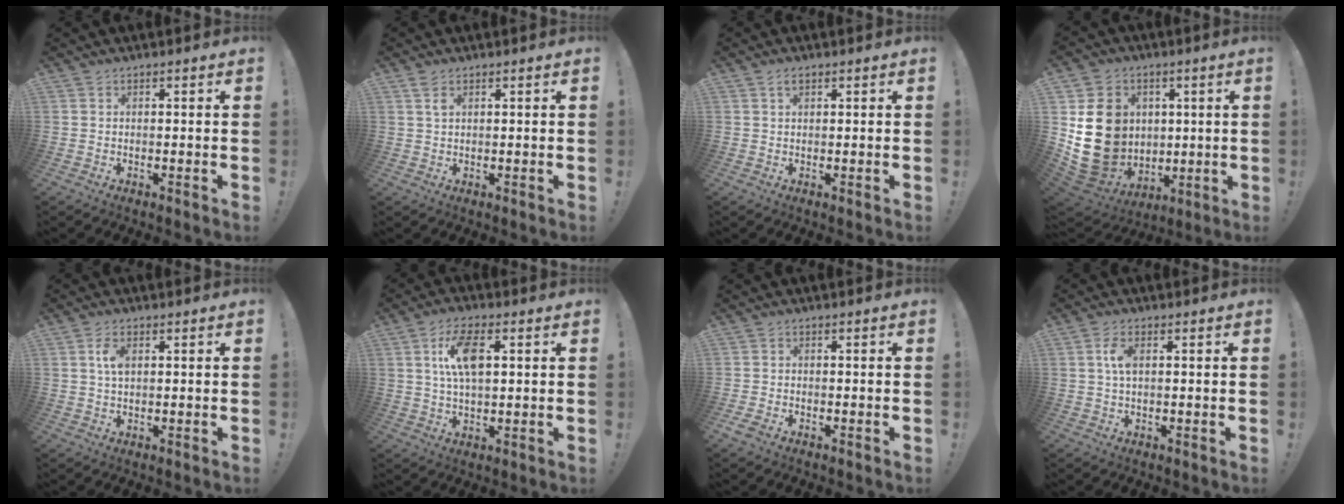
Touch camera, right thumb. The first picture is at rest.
{"total": 2.3, "force": [1.3, 1.0, 1.7], "torque": [-0.031, 0.000, 0.022]}
{"total": 1.8, "force": [0.9, 1.0, 1.2], "torque": [-0.023, 0.002, 0.017]}
{"total": 19.6, "force": [2.5, 16.8, 9.7], "torque": [-0.167, -0.006, 0.077]}
{"total": 4.3, "force": [1.2, 2.2, 3.4], "torque": [-0.059, 0.001, 0.019]}
{"total": 10.3, "force": [2.6, 4.9, 8.8], "torque": [-0.151, 0.003, 0.044]}
{"total": 1.8, "force": [-1.1, 0.9, 1.1], "torque": [-0.020, 0.002, -0.020]}
{"total": 4.4, "force": [0.8, 2.0, 3.8], "torque": [-0.071, 0.000, 0.009]}